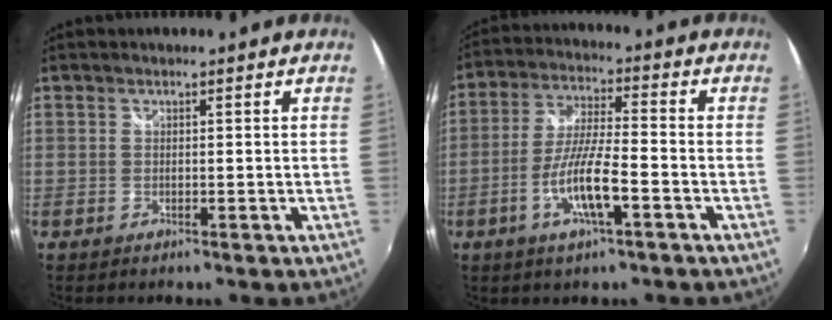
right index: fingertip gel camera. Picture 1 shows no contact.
{"total": 10.0, "force": [-4.1, 1.3, 9.0], "torque": [-0.183, -0.003, -0.076]}